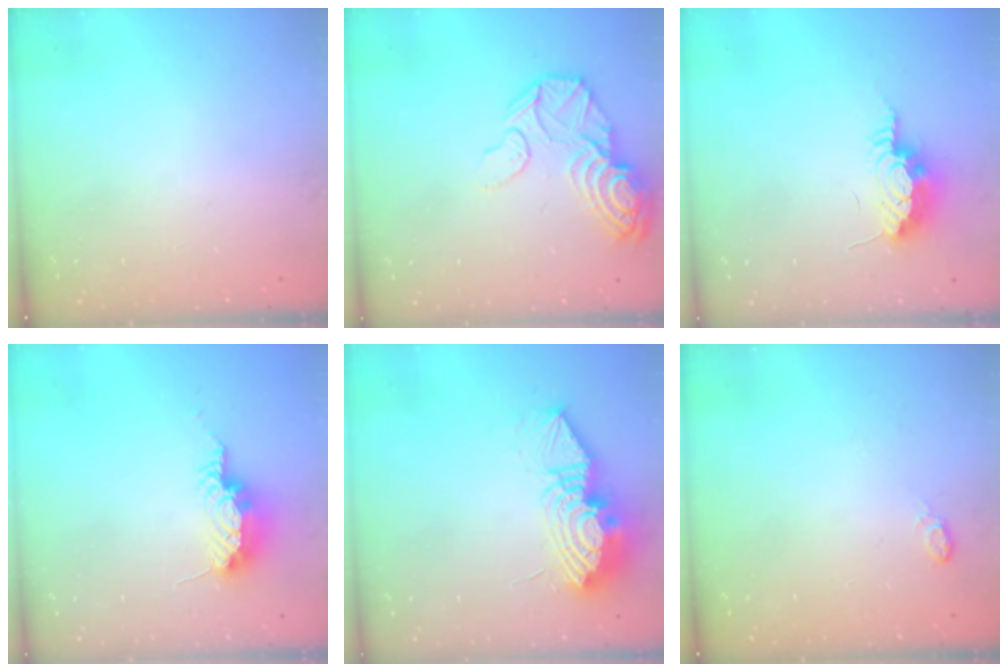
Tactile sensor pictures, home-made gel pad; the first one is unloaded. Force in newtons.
{"total": 21.5, "press": 18.0, "slide": 11.9}
{"total": 8.5, "press": 8.4, "slide": 1.6}
{"total": 13.1, "press": 9.6, "slide": 8.9}
{"total": 15.0, "press": 14.9, "slide": 1.4}
{"total": 5.4, "press": 5.4, "slide": 0.7}